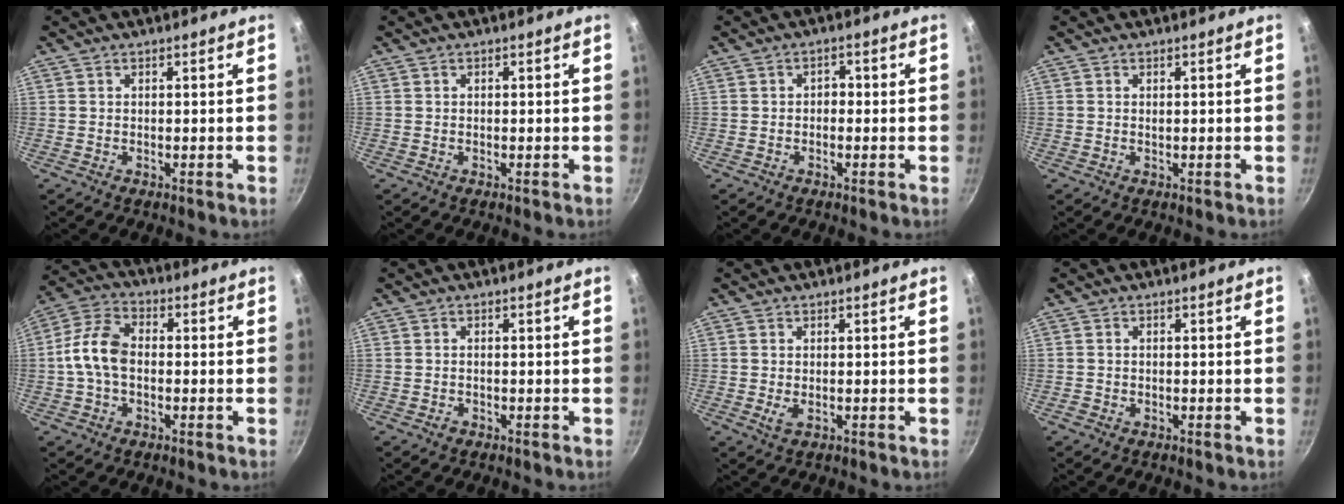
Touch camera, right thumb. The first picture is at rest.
{"total": 0.0}
{"total": 1.7, "force": [-0.4, 1.3, 1.0], "torque": [-0.009, 0.008, -0.009]}
{"total": 0.0}
{"total": 9.3, "force": [-0.7, 5.8, 7.3], "torque": [-0.137, 0.035, -0.027]}
{"total": 0.9, "force": [-0.6, 0.6, 0.4], "torque": [-0.009, 0.004, -0.010]}
{"total": 2.0, "force": [-0.3, 1.1, 1.6], "torque": [-0.032, -0.003, -0.002]}
{"total": 0.6, "force": [-0.3, 0.5, 0.1], "torque": [-0.005, 0.003, -0.006]}